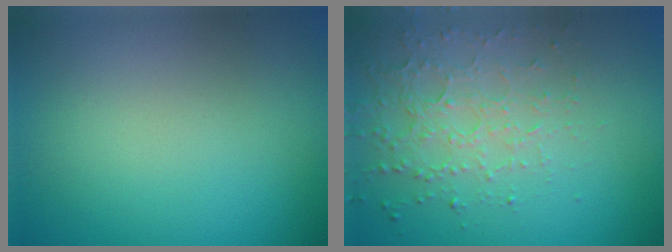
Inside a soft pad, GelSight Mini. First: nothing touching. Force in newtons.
{"total": 4.5, "press": 3.2, "slide": 3.1}